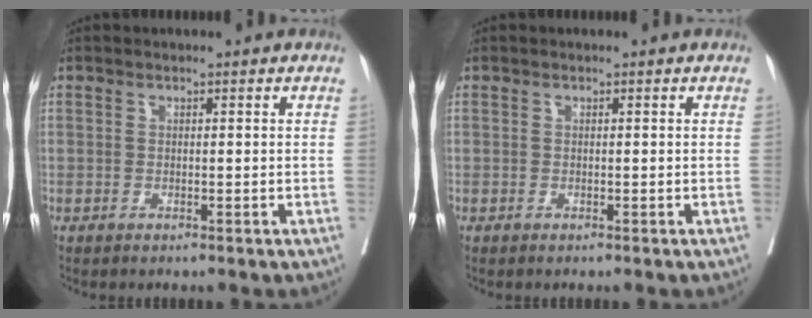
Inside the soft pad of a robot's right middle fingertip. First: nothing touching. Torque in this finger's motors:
{"motor_torque": [-0.30, -0.11, -0.29, -0.16]}